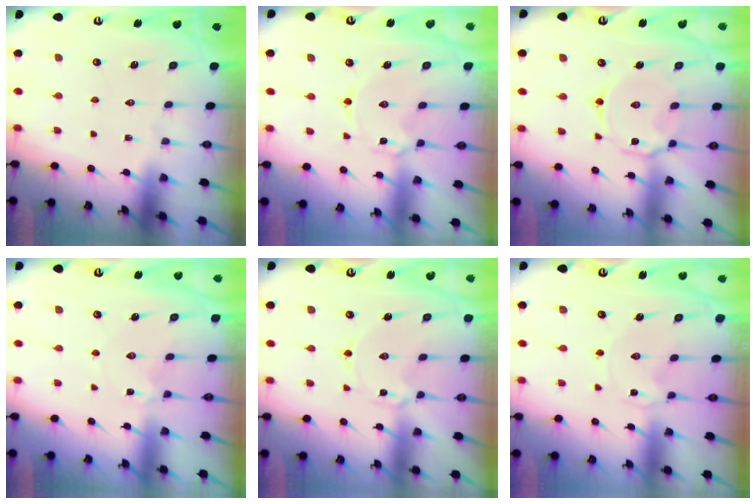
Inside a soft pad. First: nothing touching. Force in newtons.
{"total": 2.3, "press": 2.3, "slide": 0.4}
{"total": 6.7, "press": 6.7, "slide": 0.6}
{"total": 1.5, "press": 1.5, "slide": 0.3}
{"total": 1.5, "press": 1.5, "slide": 0.2}
{"total": 1.2, "press": 1.2, "slide": 0.3}